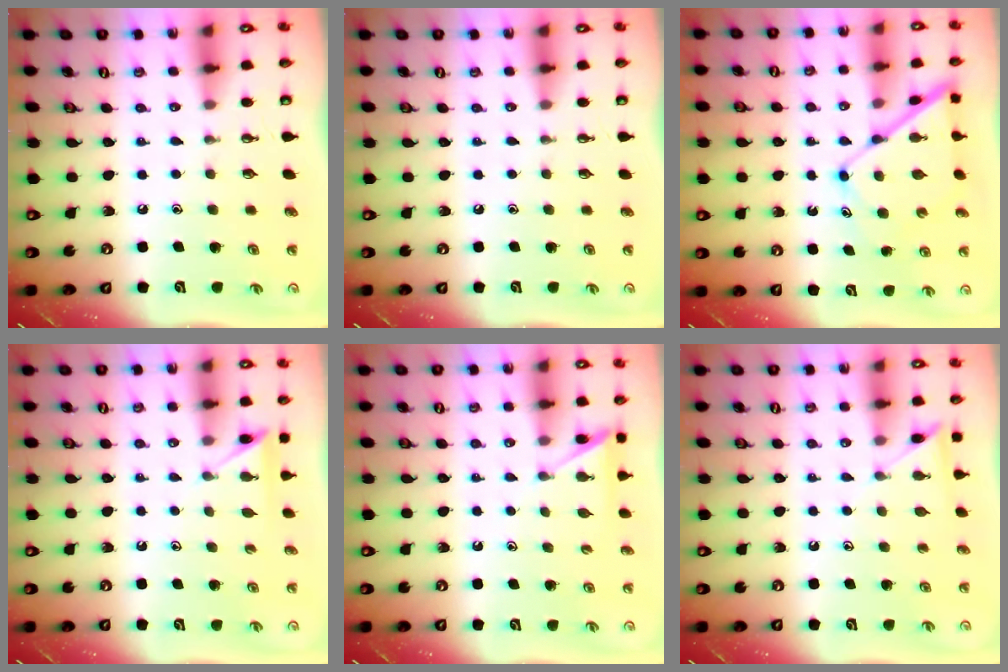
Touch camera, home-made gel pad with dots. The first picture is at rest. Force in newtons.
{"total": 0.0}
{"total": 11.0, "press": 10.9, "slide": 1.0}
{"total": 5.2, "press": 5.2, "slide": 0.6}
{"total": 5.7, "press": 5.7, "slide": 0.5}
{"total": 5.9, "press": 5.8, "slide": 0.6}